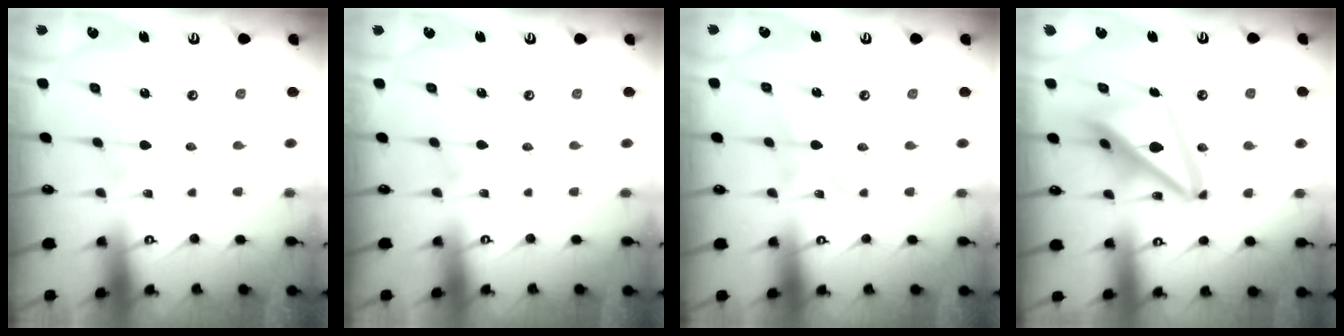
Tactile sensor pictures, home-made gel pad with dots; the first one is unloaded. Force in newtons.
{"total": 2.2, "press": 2.2, "slide": 0.2}
{"total": 2.2, "press": 2.2, "slide": 0.2}
{"total": 16.4, "press": 16.3, "slide": 2.0}